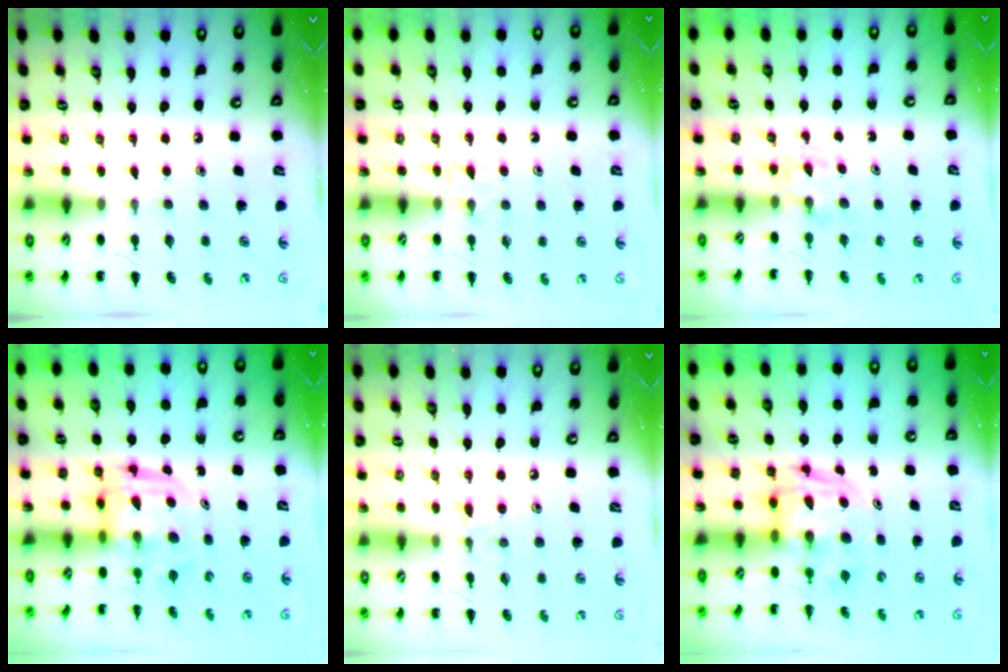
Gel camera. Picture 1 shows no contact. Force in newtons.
{"total": 2.2, "press": 2.0, "slide": 1.0}
{"total": 2.4, "press": 2.3, "slide": 0.9}
{"total": 3.0, "press": 3.0, "slide": 0.3}
{"total": 6.5, "press": 6.1, "slide": 2.4}
{"total": 2.9, "press": 2.9, "slide": 0.5}